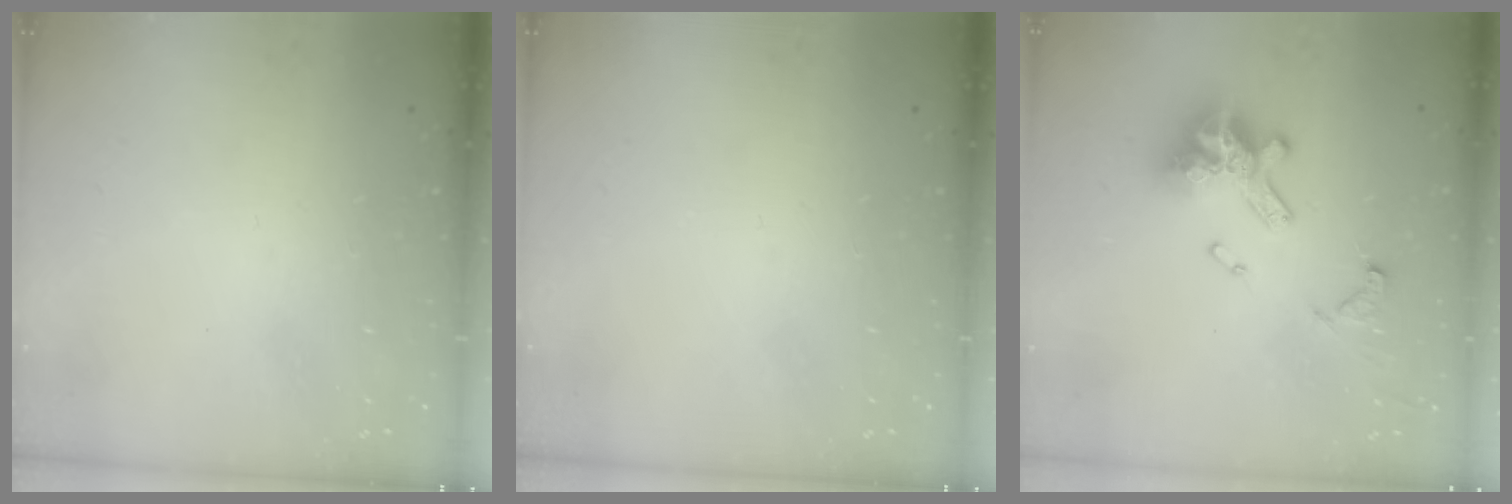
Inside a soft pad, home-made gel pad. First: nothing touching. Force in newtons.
{"total": 0.0}
{"total": 14.3, "press": 14.2, "slide": 1.6}